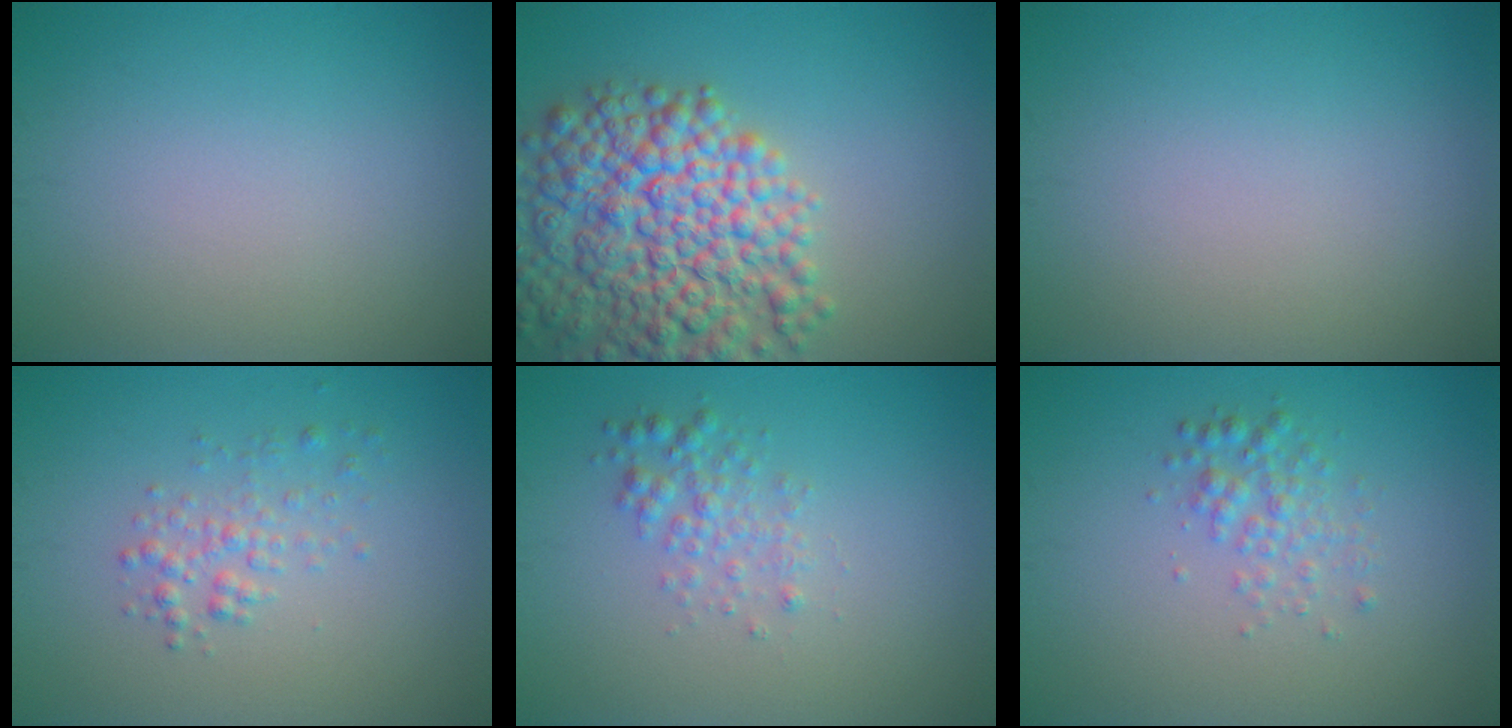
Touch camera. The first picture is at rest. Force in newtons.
{"total": 10.3, "press": 10.3, "slide": 0.5}
{"total": 0.0}
{"total": 1.8, "press": 1.8, "slide": 0.1}
{"total": 2.0, "press": 2.0, "slide": 0.0}
{"total": 2.1, "press": 2.1, "slide": 0.0}